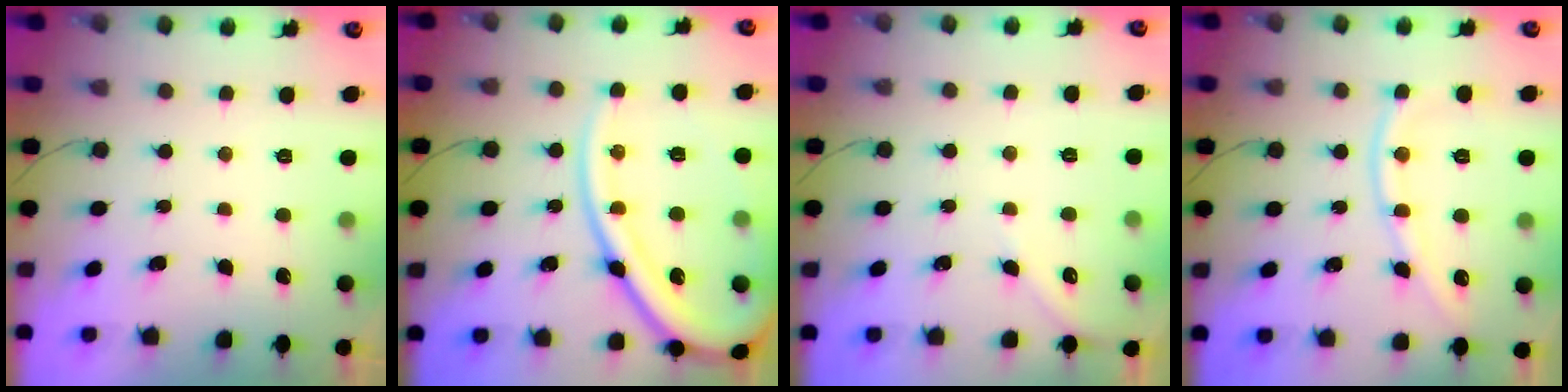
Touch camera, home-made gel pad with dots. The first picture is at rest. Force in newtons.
{"total": 20.1, "press": 20.0, "slide": 2.2}
{"total": 2.3, "press": 2.3, "slide": 0.4}
{"total": 10.9, "press": 10.9, "slide": 1.3}